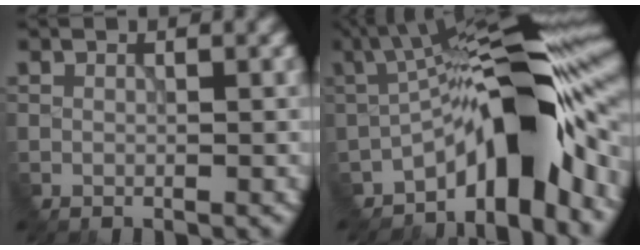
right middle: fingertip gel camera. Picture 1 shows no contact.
{"total": 11.9, "force": [-4.6, 3.7, 10.4], "torque": [-0.139, 0.017, -0.088]}